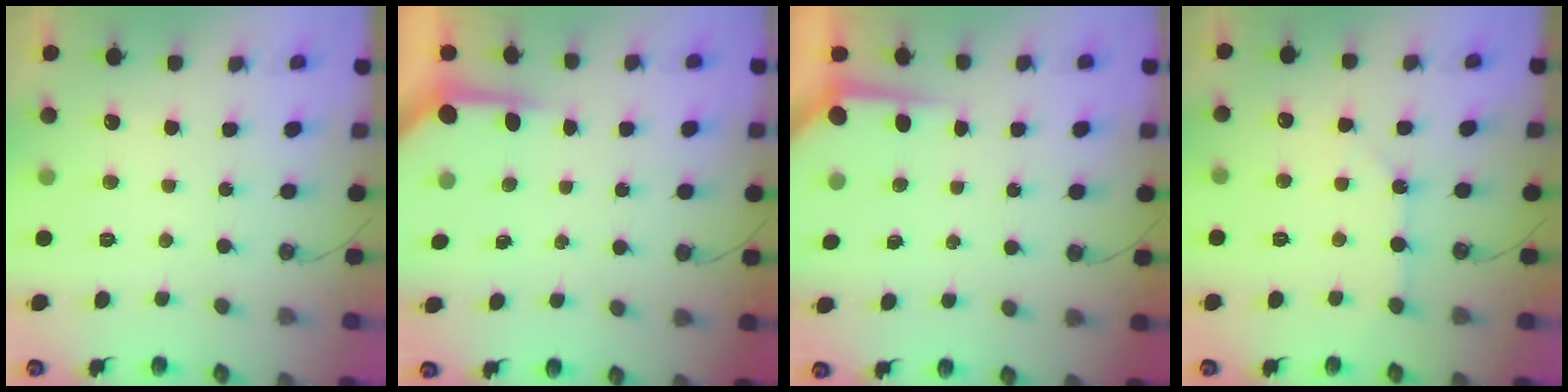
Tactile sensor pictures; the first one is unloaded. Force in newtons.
{"total": 4.0, "press": 4.0, "slide": 0.3}
{"total": 3.7, "press": 3.7, "slide": 0.4}
{"total": 2.7, "press": 2.6, "slide": 0.5}